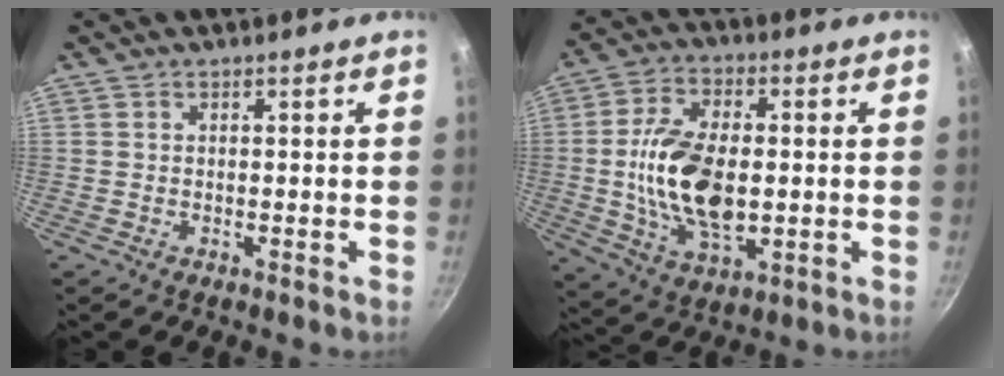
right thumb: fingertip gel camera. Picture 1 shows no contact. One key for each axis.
{"total": 15.7, "fx": -0.6, "fy": 8.9, "fz": 13.0, "tx": -0.228, "ty": 0.008, "tz": -0.011}